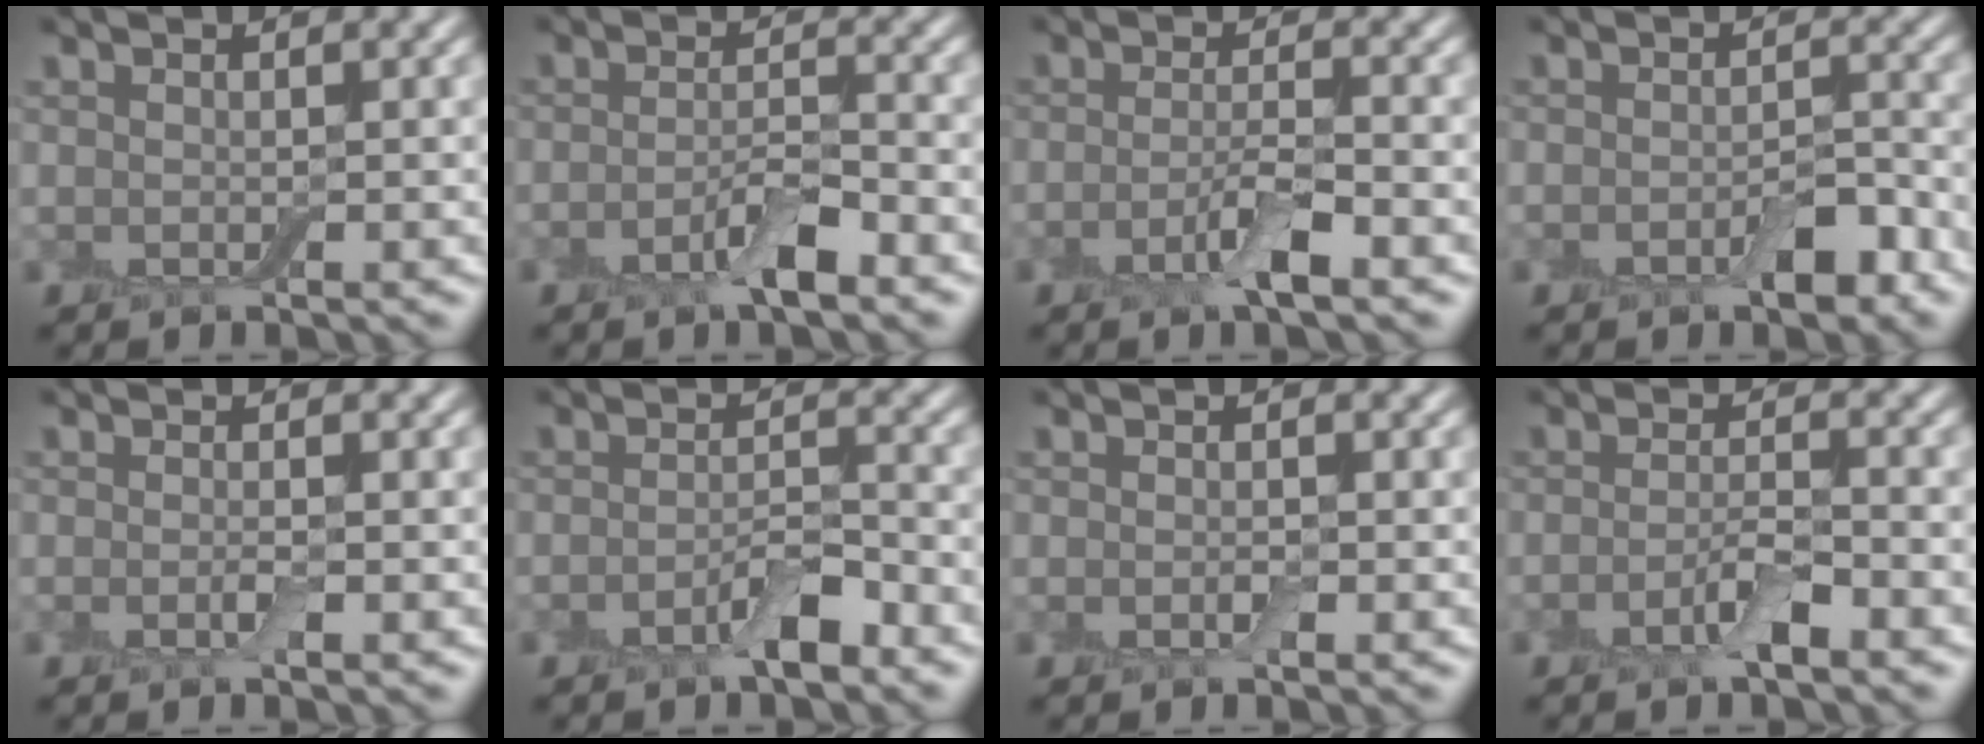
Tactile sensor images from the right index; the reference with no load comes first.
{"total": 3.1, "force": [-1.7, 0.8, 2.4], "torque": [-0.045, 0.003, -0.036]}
{"total": 3.1, "force": [-1.4, 0.6, 2.6], "torque": [-0.050, 0.003, -0.034]}
{"total": 2.7, "force": [-1.4, 1.2, 2.0], "torque": [-0.028, 0.004, -0.023]}
{"total": 1.1, "force": [-0.4, 0.2, 1.0], "torque": [-0.020, -0.004, -0.011]}
{"total": 2.9, "force": [-1.7, 1.0, 2.2], "torque": [-0.038, 0.005, -0.033]}
{"total": 0.9, "force": [-0.3, 0.4, 0.7], "torque": [-0.015, -0.001, -0.006]}
{"total": 2.6, "force": [-1.4, 0.6, 2.1], "torque": [-0.041, 0.003, -0.032]}